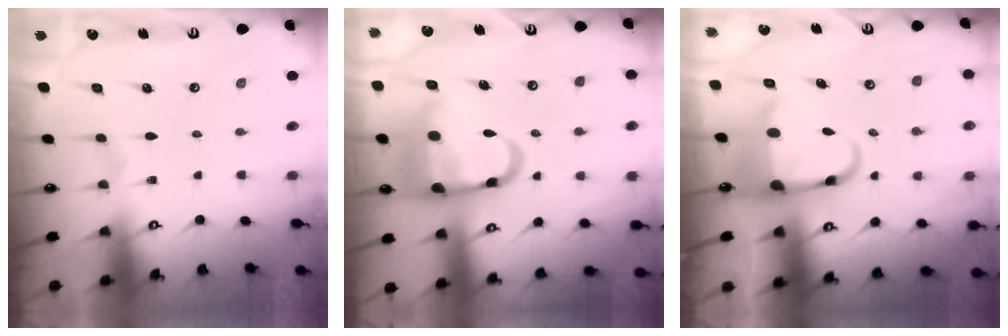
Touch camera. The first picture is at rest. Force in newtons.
{"total": 17.2, "press": 17.1, "slide": 1.9}
{"total": 6.7, "press": 6.5, "slide": 1.6}